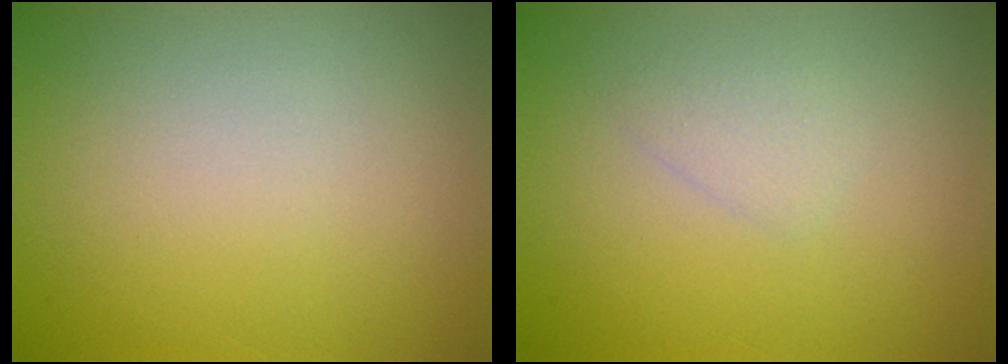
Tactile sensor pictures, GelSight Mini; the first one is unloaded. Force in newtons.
{"total": 1.1, "press": 1.1, "slide": 0.0}